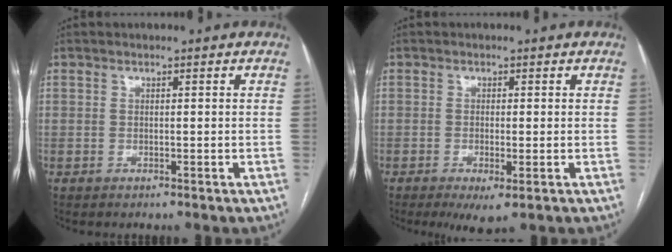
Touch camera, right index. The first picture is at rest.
{"total": 3.9, "force": [-1.6, 0.9, 3.4], "torque": [-0.056, -0.010, -0.020]}